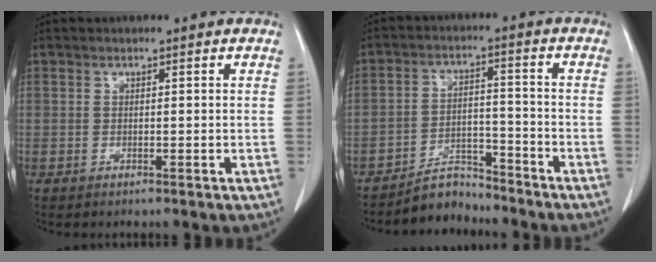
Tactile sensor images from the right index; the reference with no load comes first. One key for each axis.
{"total": 5.4, "fx": -5.2, "fy": 1.7, "fz": -0.1, "tx": 0.003, "ty": 0.015, "tz": -0.086}